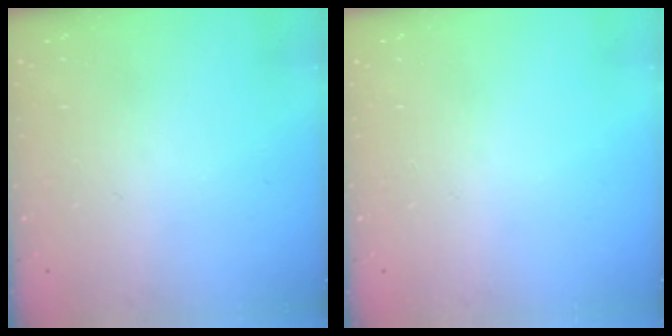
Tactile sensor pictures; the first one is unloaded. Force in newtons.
{"total": 0.0}